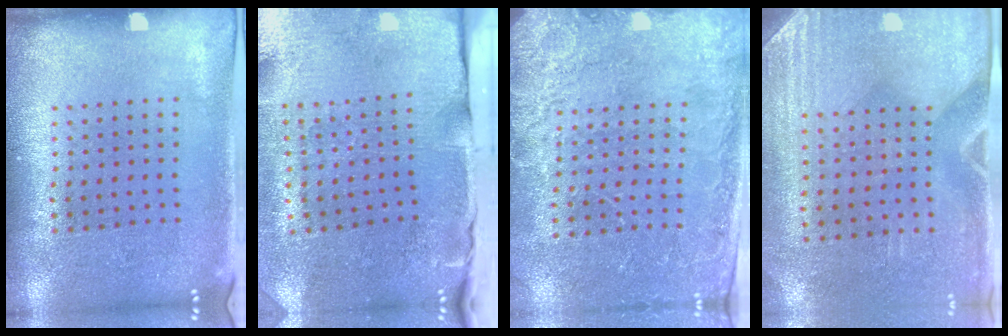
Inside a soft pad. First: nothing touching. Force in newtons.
{"total": 4.8, "press": 3.9, "slide": 2.9}
{"total": 2.5, "press": 2.5, "slide": 0.5}
{"total": 2.9, "press": 2.5, "slide": 1.4}